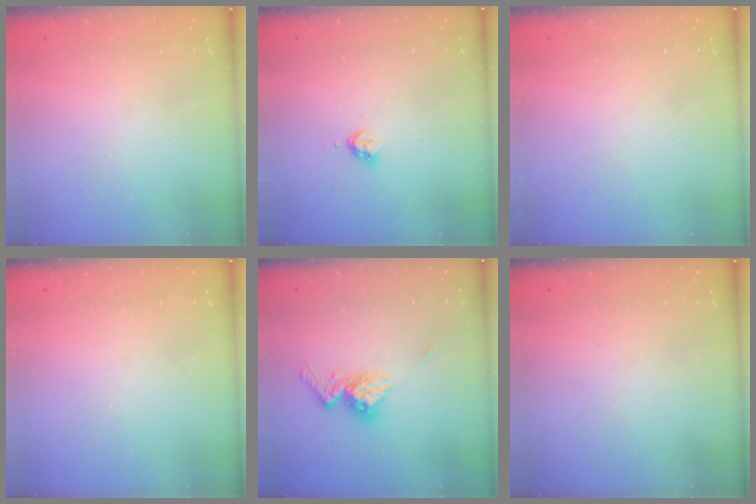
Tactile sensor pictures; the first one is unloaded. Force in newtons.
{"total": 2.9, "press": 2.8, "slide": 0.4}
{"total": 0.0}
{"total": 0.0}
{"total": 10.6, "press": 10.6, "slide": 1.0}
{"total": 0.0}